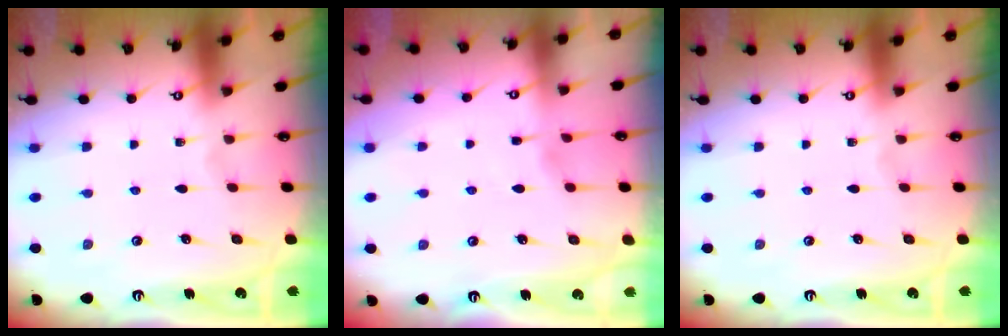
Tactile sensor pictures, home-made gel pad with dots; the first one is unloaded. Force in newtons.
{"total": 1.6, "press": 1.5, "slide": 0.4}
{"total": 0.0}